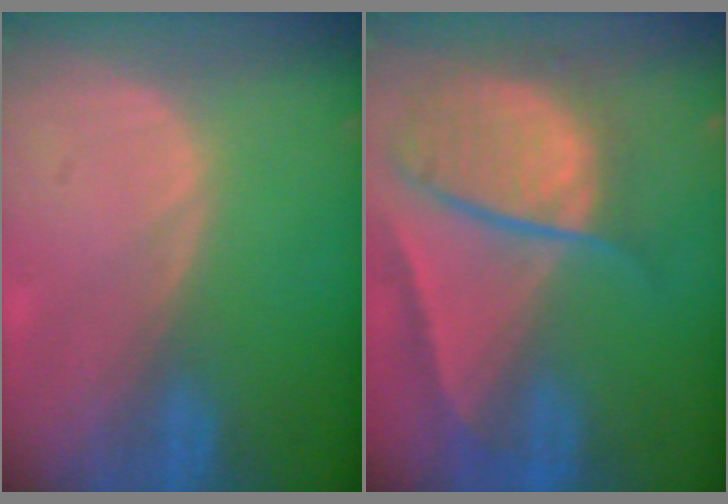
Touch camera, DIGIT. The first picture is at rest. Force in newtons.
{"total": 10.3, "press": 8.7, "slide": 5.5}